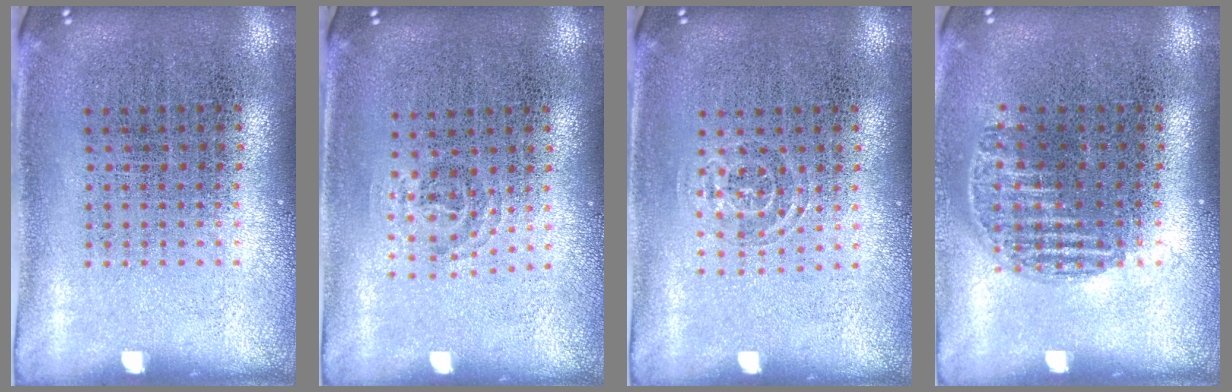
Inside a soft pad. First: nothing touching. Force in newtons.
{"total": 0.9, "press": 0.6, "slide": 0.7}
{"total": 0.9, "press": 0.6, "slide": 0.6}
{"total": 1.0, "press": 0.9, "slide": 0.5}